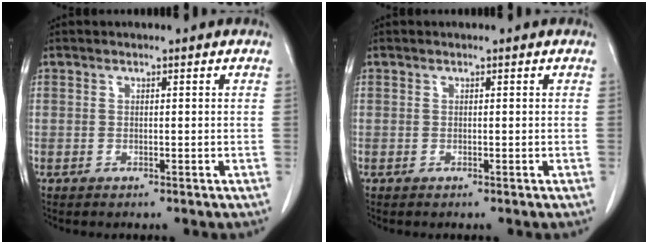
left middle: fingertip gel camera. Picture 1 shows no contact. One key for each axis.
{"total": 0.0}